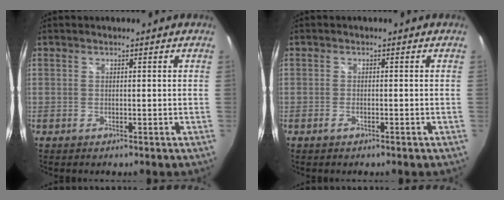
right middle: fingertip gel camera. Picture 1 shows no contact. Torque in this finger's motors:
{"motor_torque": [-0.67, -0.11, 0.04, -0.02]}